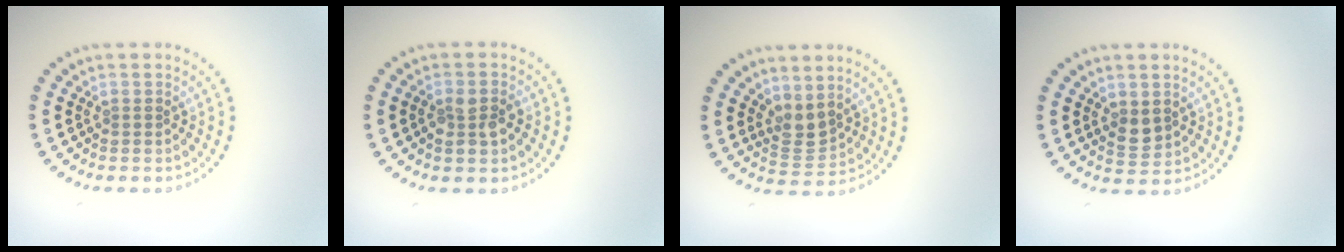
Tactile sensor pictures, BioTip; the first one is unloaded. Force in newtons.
{"total": 2.4, "press": 2.4, "slide": 0.5}
{"total": 2.2, "press": 1.7, "slide": 1.4}
{"total": 1.7, "press": 1.7, "slide": 0.4}